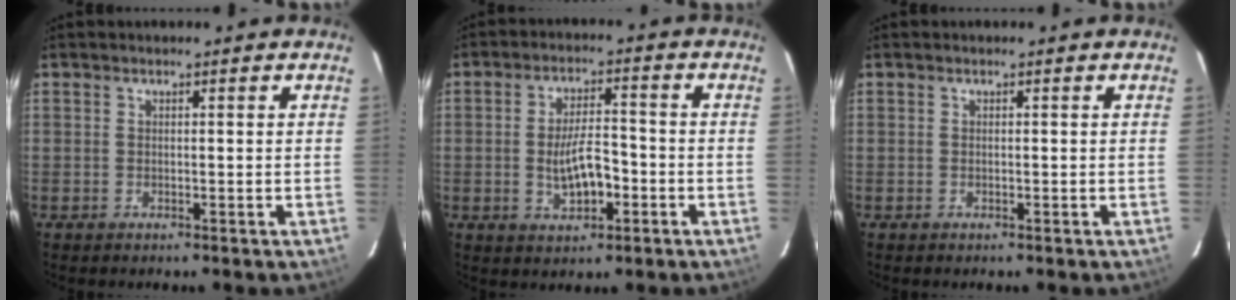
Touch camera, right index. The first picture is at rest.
{"total": 7.4, "force": [-2.2, 3.1, 6.3], "torque": [-0.120, 0.007, -0.028]}
{"total": 0.0}